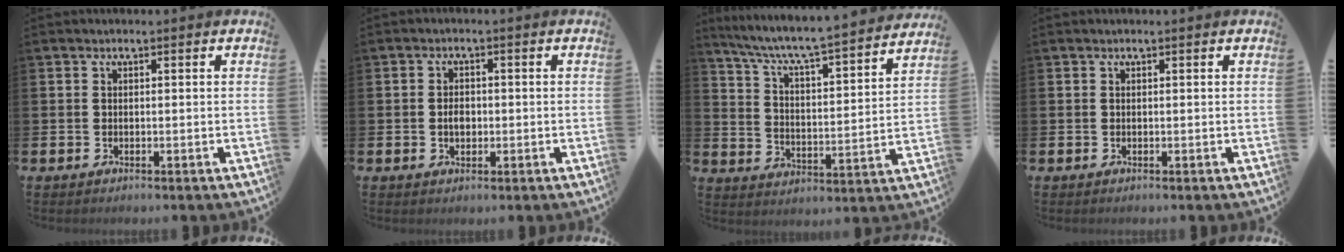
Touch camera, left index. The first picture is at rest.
{"total": 2.3, "force": [-0.2, 1.6, 1.6], "torque": [-0.010, -0.003, -0.011]}
{"total": 6.6, "force": [6.1, 0.1, 2.4], "torque": [-0.079, -0.054, 0.099]}
{"total": 0.0}